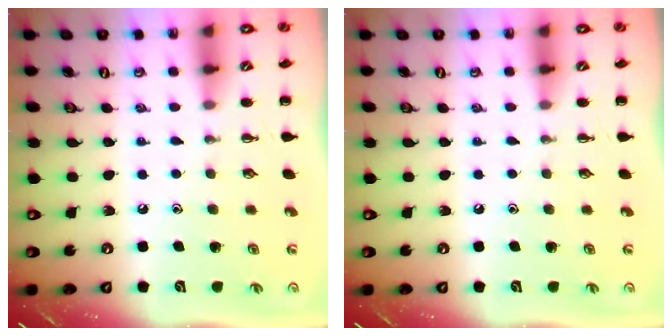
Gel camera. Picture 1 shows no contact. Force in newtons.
{"total": 0.0}